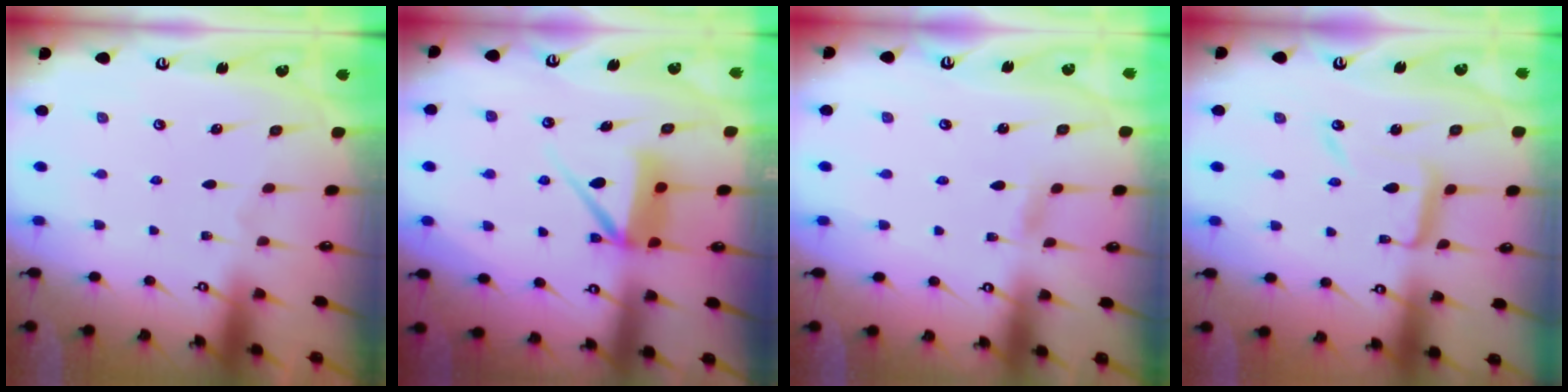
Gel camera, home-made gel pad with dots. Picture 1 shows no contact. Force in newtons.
{"total": 9.9, "press": 9.9, "slide": 0.7}
{"total": 2.4, "press": 2.4, "slide": 0.3}
{"total": 11.1, "press": 11.0, "slide": 0.9}